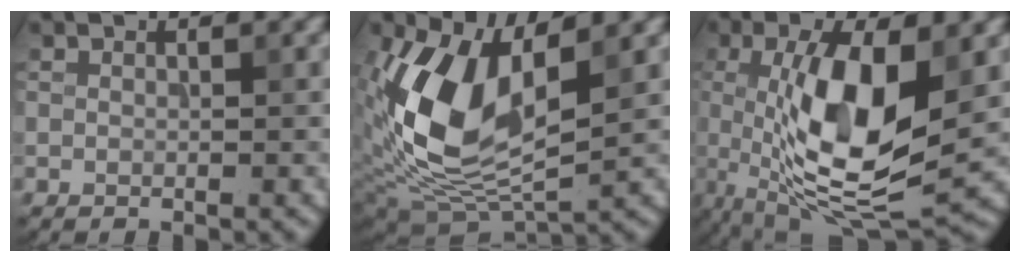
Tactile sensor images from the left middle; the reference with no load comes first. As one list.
[{"total": 10.7, "force": [2.2, 5.5, 8.9], "torque": [-0.197, -0.013, 0.044]}, {"total": 10.6, "force": [0.3, 3.6, 9.9], "torque": [-0.181, -0.002, 0.007]}]